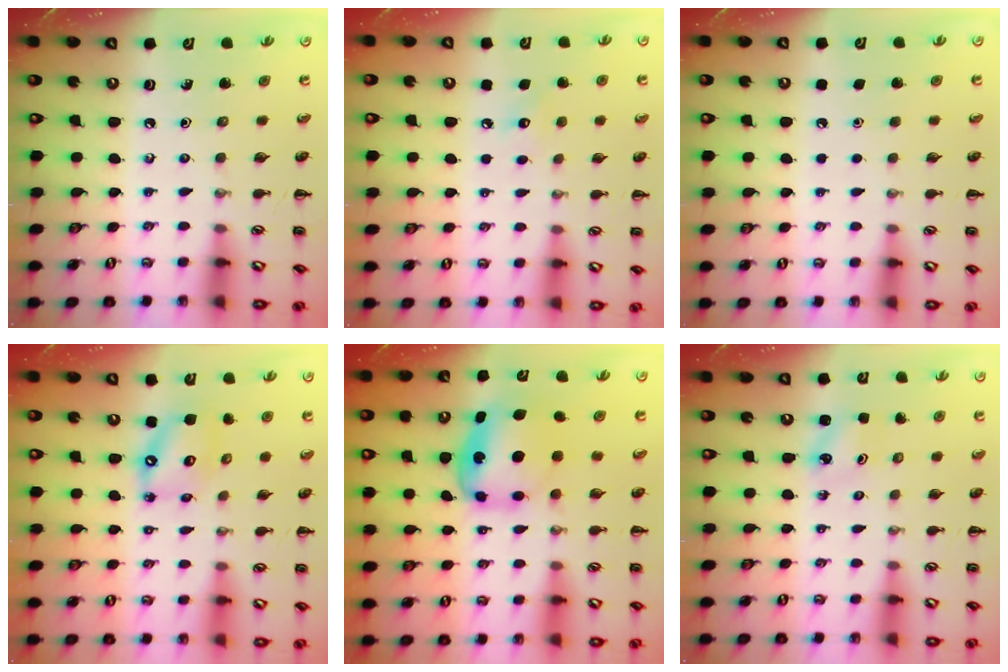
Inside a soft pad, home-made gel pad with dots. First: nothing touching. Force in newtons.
{"total": 5.5, "press": 5.3, "slide": 1.4}
{"total": 1.7, "press": 1.7, "slide": 0.1}
{"total": 9.0, "press": 8.8, "slide": 1.9}
{"total": 5.8, "press": 5.7, "slide": 1.4}
{"total": 2.3, "press": 2.2, "slide": 0.7}